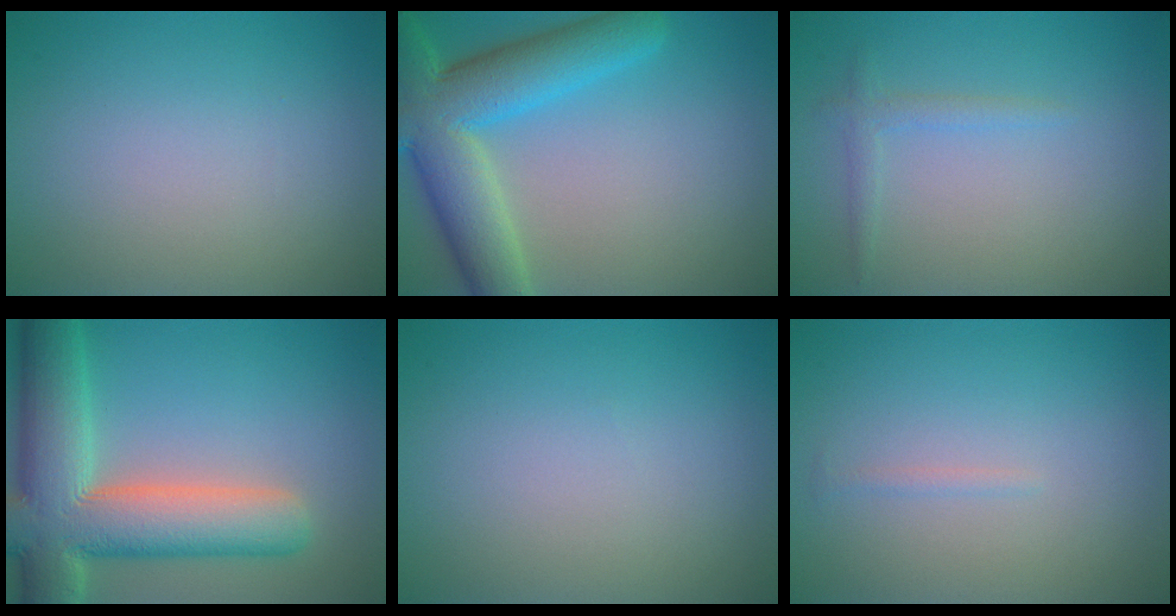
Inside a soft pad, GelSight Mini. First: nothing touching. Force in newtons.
{"total": 9.5, "press": 9.5, "slide": 0.5}
{"total": 1.3, "press": 1.3, "slide": 0.1}
{"total": 11.2, "press": 11.2, "slide": 1.2}
{"total": 0.0}
{"total": 0.5, "press": 0.5, "slide": 0.0}